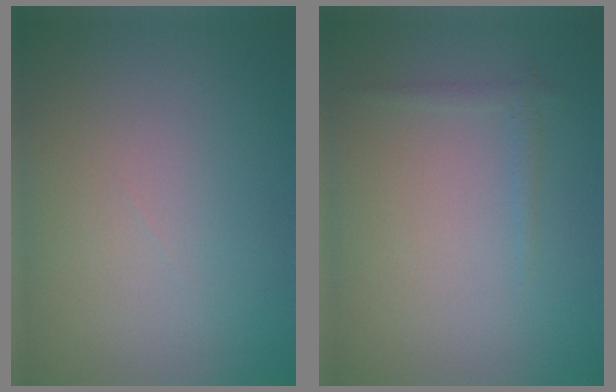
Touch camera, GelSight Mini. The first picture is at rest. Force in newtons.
{"total": 0.9, "press": 0.9, "slide": 0.1}